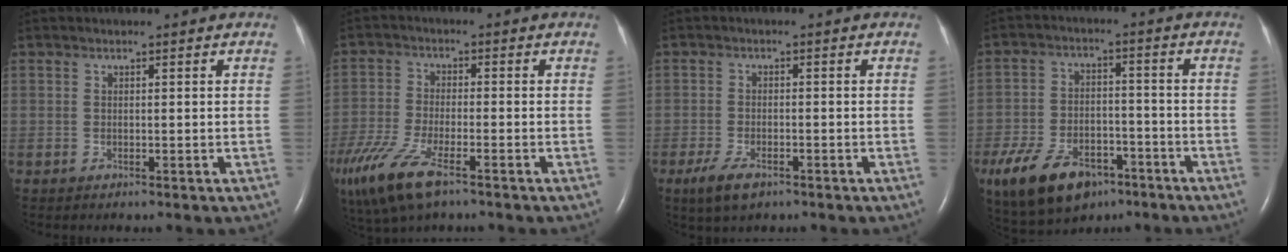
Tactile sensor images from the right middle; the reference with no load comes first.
{"total": 12.5, "force": [-7.8, 3.8, 9.0], "torque": [-0.203, -0.030, -0.144]}
{"total": 4.2, "force": [-2.6, 1.6, 3.0], "torque": [-0.065, -0.007, -0.044]}
{"total": 13.5, "force": [-8.1, 7.2, 7.9], "torque": [-0.156, -0.001, -0.133]}